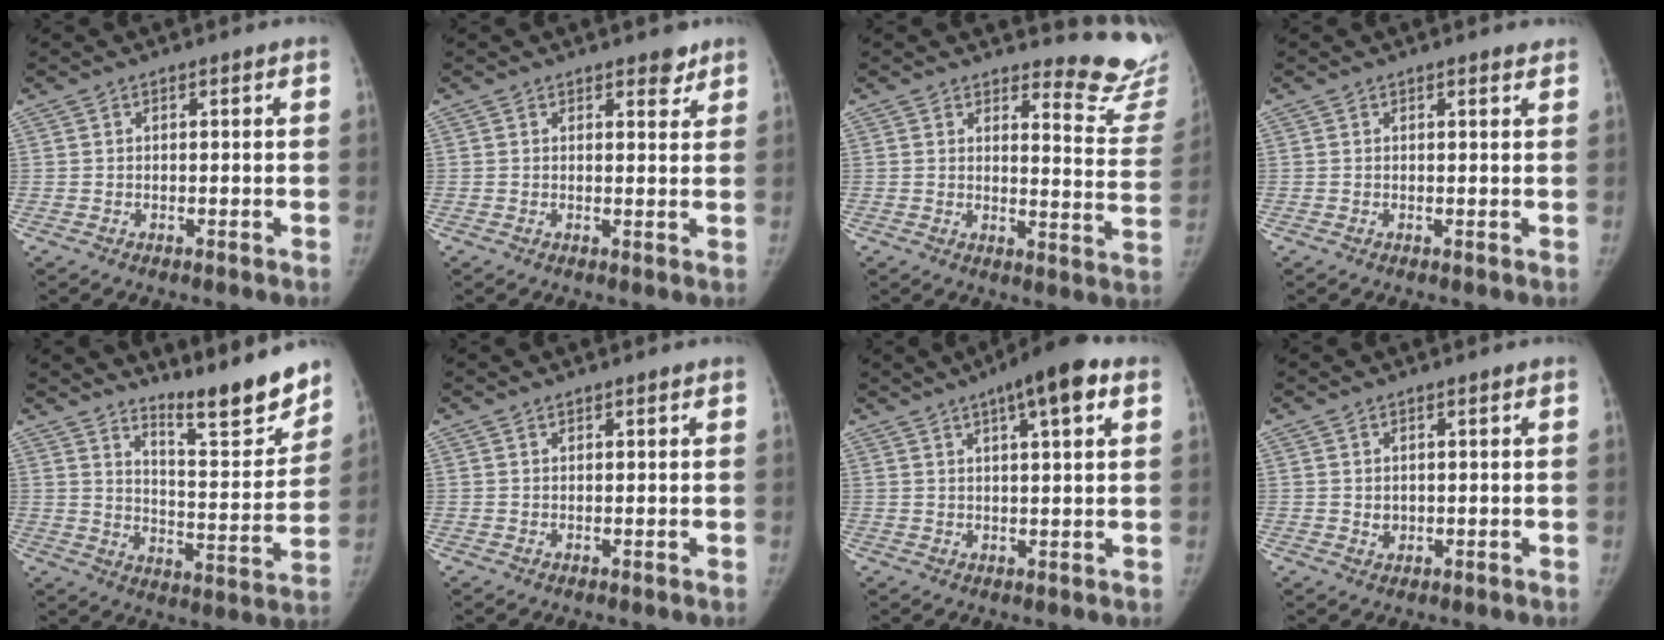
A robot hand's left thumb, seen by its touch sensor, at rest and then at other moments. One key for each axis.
{"total": 2.7, "fx": 2.1, "fy": 1.3, "fz": 1.1, "tx": 0.002, "ty": -0.012, "tz": 0.025}
{"total": 13.3, "fx": 12.8, "fy": 2.7, "fz": 2.0, "tx": 0.016, "ty": -0.157, "tz": 0.124}
{"total": 1.0, "fx": 0.8, "fy": 0.2, "fz": 0.5, "tx": -0.006, "ty": -0.005, "tz": 0.011}
{"total": 15.0, "fx": 12.6, "fy": 2.8, "fz": 7.7, "tx": -0.076, "ty": -0.107, "tz": 0.193}
{"total": 0.8, "fx": 0.6, "fy": 0.3, "fz": 0.3, "tx": -0.005, "ty": -0.004, "tz": 0.010}
{"total": 9.8, "fx": 5.0, "fy": 2.3, "fz": 8.1, "tx": -0.110, "ty": 0.001, "tz": 0.067}
{"total": 1.4, "fx": 0.2, "fy": 1.2, "fz": 0.7, "tx": -0.004, "ty": -0.005, "tz": 0.010}